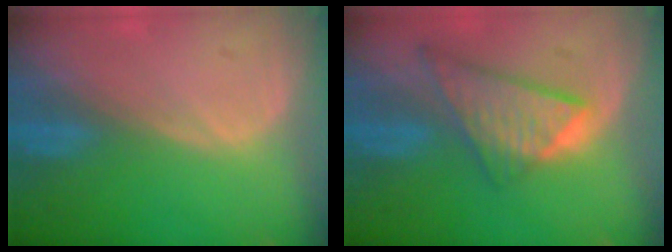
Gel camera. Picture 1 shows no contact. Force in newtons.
{"total": 8.6, "press": 7.4, "slide": 4.4}